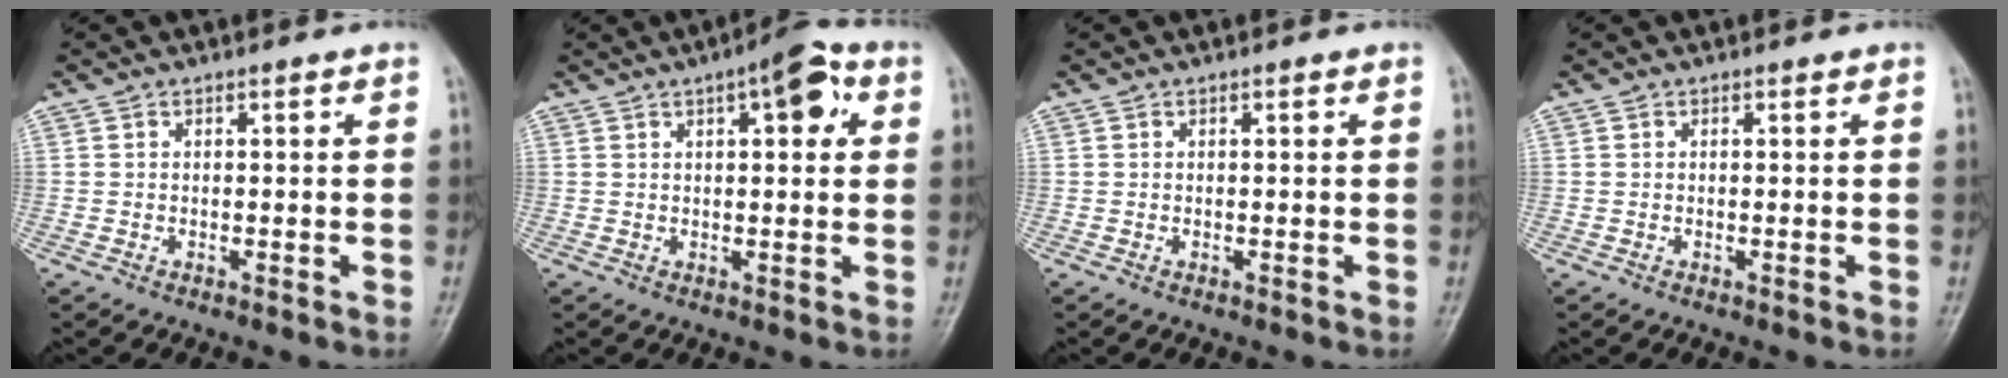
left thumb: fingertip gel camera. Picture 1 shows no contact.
{"total": 7.7, "force": [3.0, 3.0, 6.5], "torque": [-0.068, 0.005, 0.031]}
{"total": 0.0}
{"total": 0.0}